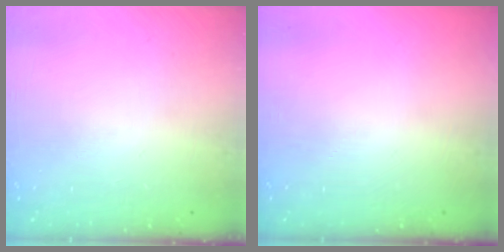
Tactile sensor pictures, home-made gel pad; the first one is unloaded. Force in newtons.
{"total": 0.0}